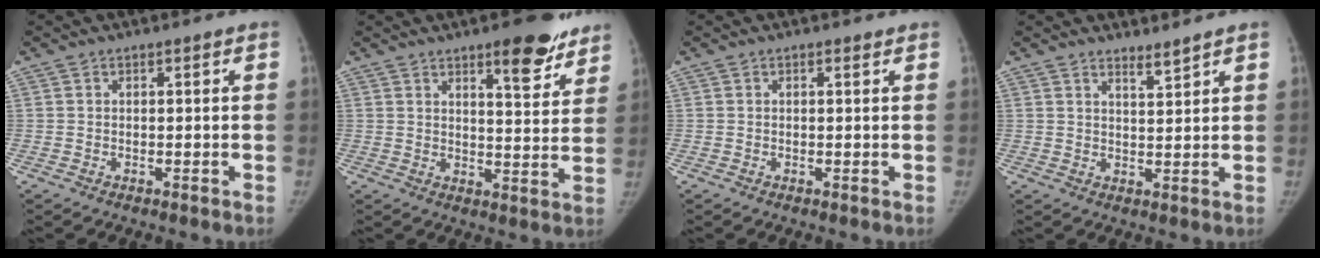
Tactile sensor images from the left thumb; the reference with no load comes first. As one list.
[{"total": 10.4, "force": [7.2, 3.2, 6.9], "torque": [-0.060, -0.044, 0.097]}, {"total": 0.6, "force": [0.4, 0.3, 0.4], "torque": [-0.009, -0.002, 0.006]}, {"total": 2.6, "force": [2.4, 0.1, 0.9], "torque": [-0.011, -0.026, 0.043]}]